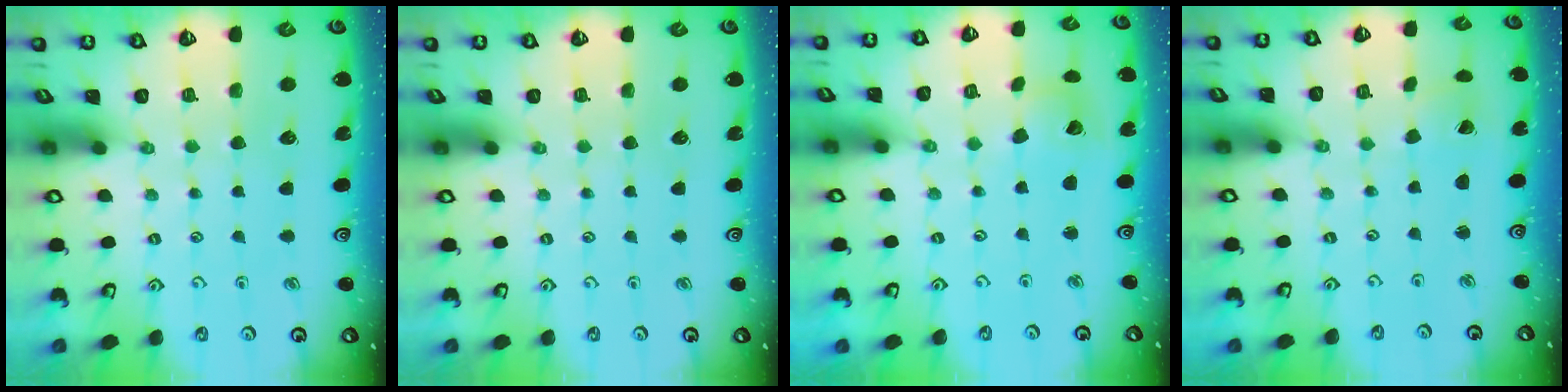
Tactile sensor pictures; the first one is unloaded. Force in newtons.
{"total": 0.0}
{"total": 5.3, "press": 5.2, "slide": 0.6}
{"total": 0.7, "press": 0.7, "slide": 0.1}